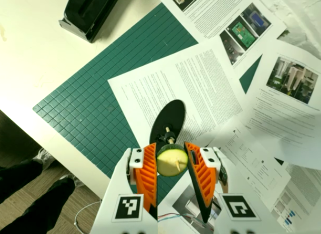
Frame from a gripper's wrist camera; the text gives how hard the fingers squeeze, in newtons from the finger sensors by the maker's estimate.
{"total": 9.5, "left": 10.1, "right": 8.9}